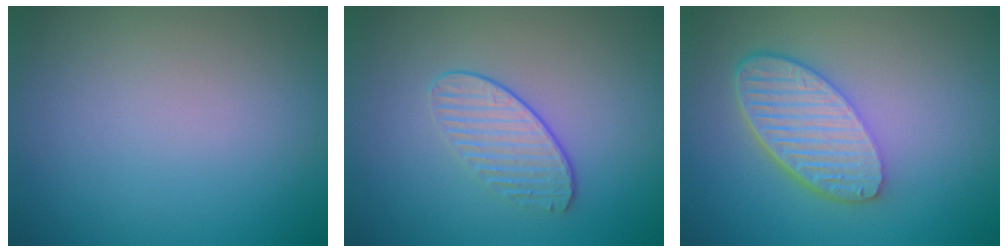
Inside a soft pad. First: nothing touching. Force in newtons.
{"total": 1.9, "press": 1.5, "slide": 1.2}
{"total": 5.8, "press": 4.3, "slide": 3.9}